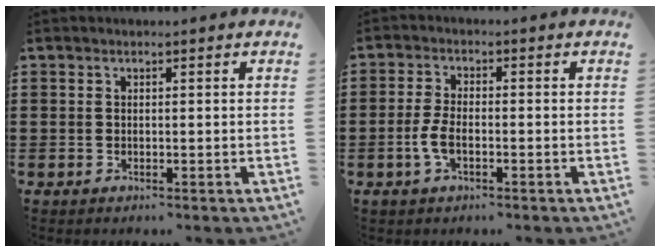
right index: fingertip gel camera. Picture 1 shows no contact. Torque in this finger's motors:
{"motor_torque": [1.99, 0.15, 0.22, 0.14]}